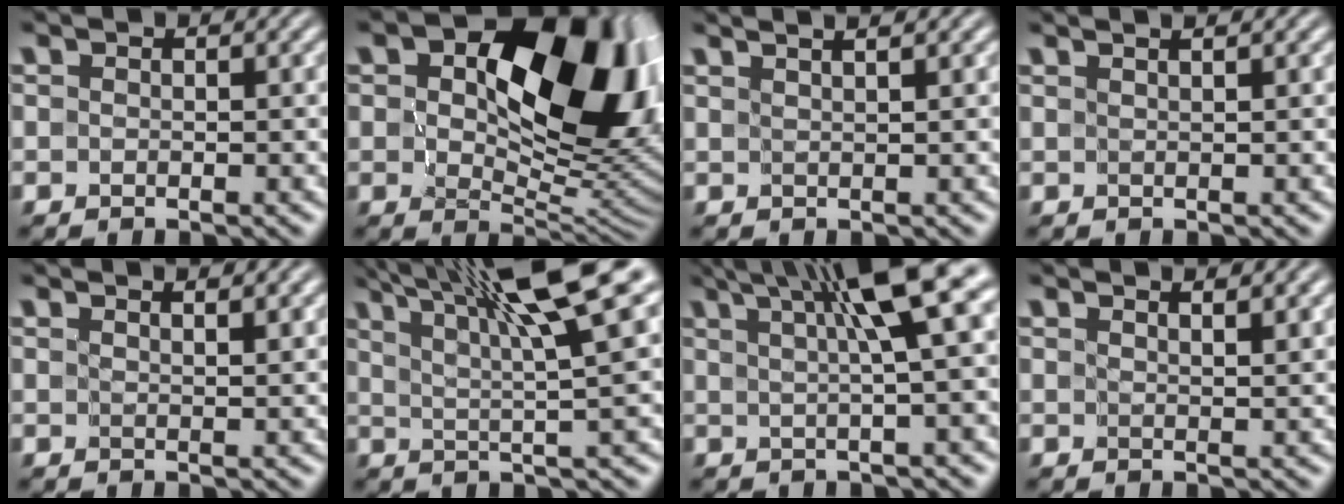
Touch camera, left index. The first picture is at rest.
{"total": 15.7, "force": [4.0, 8.9, 12.3], "torque": [-0.151, 0.007, 0.067]}
{"total": 3.6, "force": [2.5, 1.2, 2.3], "torque": [-0.018, 0.030, 0.005]}
{"total": 1.5, "force": [1.2, 0.2, 0.9], "torque": [-0.011, 0.000, 0.005]}
{"total": 1.5, "force": [1.3, -0.1, 0.7], "torque": [-0.012, 0.002, 0.019]}
{"total": 10.9, "force": [6.0, 1.3, 9.0], "torque": [-0.125, 0.026, 0.096]}
{"total": 8.3, "force": [3.4, 1.3, 7.5], "torque": [-0.089, 0.031, 0.052]}
{"total": 1.9, "force": [1.6, 0.1, 1.0], "torque": [-0.011, 0.001, 0.021]}